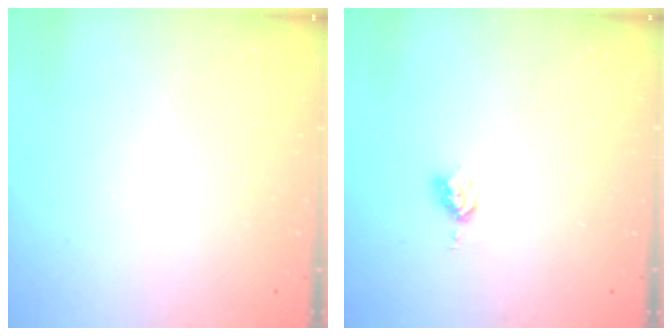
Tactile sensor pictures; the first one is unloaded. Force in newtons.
{"total": 3.7, "press": 3.7, "slide": 0.5}